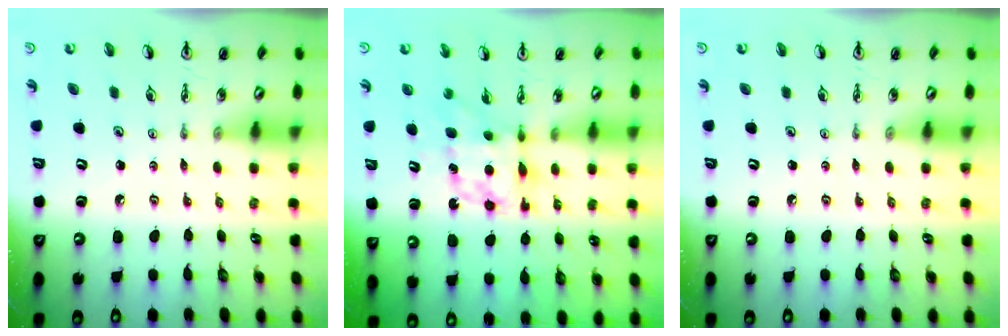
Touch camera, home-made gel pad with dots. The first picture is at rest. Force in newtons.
{"total": 7.2, "press": 7.2, "slide": 0.6}
{"total": 0.0}